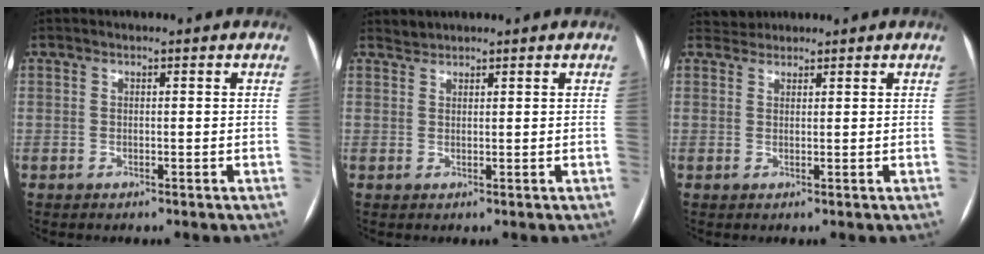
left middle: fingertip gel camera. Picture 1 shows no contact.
{"total": 1.1, "force": [1.0, 0.1, -0.3], "torque": [0.000, 0.005, 0.021]}
{"total": 1.6, "force": [1.5, 0.4, -0.6], "torque": [0.003, 0.012, 0.027]}